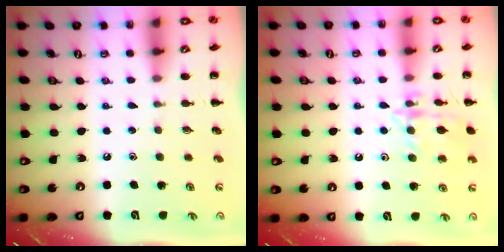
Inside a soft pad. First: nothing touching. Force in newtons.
{"total": 13.2, "press": 13.2, "slide": 0.6}